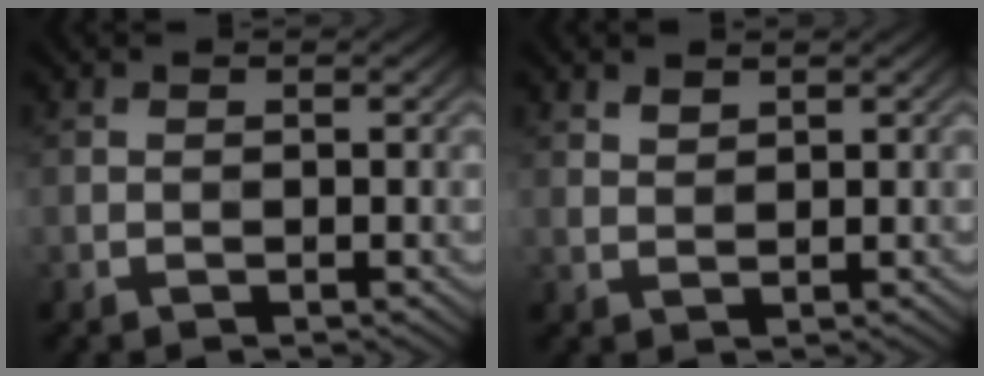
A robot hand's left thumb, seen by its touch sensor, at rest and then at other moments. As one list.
[{"total": 1.5, "force": [1.3, 0.6, 0.6], "torque": [-0.017, -0.001, 0.029]}]